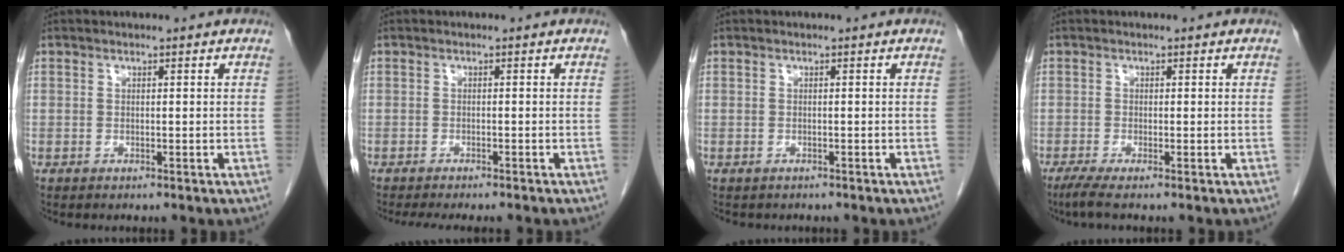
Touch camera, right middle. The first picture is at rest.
{"total": 7.7, "force": [-6.6, 1.3, 3.6], "torque": [-0.044, -0.010, -0.092]}
{"total": 2.4, "force": [-2.1, 1.0, 0.8], "torque": [-0.016, -0.004, -0.024]}
{"total": 2.3, "force": [-1.6, -0.1, 1.7], "torque": [-0.040, -0.009, -0.035]}